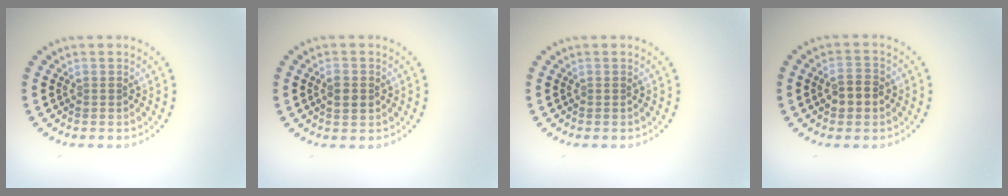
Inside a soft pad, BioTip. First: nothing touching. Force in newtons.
{"total": 1.6, "press": 1.6, "slide": 0.1}
{"total": 0.0}
{"total": 2.5, "press": 2.5, "slide": 0.1}